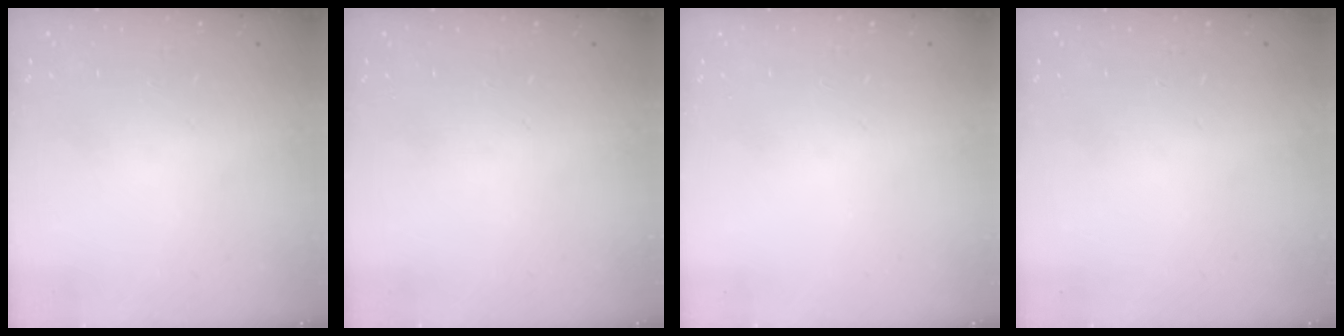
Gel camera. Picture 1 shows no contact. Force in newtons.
{"total": 0.0}
{"total": 0.0}
{"total": 0.0}